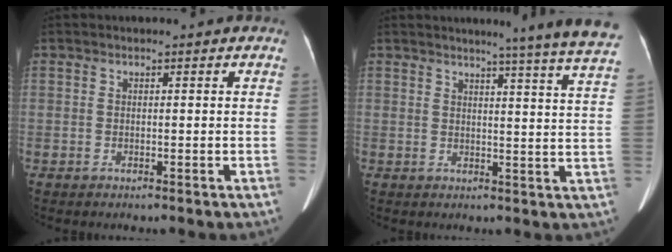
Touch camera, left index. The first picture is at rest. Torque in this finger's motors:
{"motor_torque": [0.78, -1.18, 0.15, 0.07]}